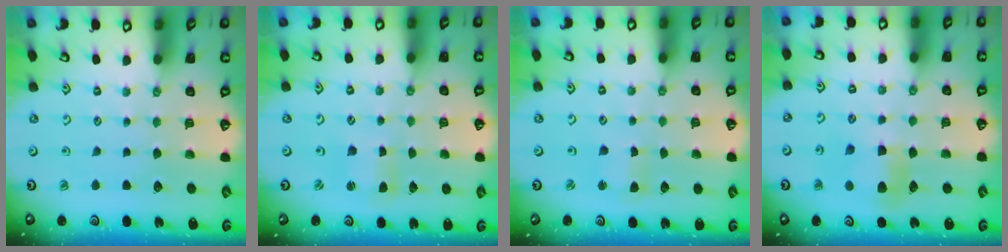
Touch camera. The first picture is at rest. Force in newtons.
{"total": 2.7, "press": 2.7, "slide": 0.4}
{"total": 2.7, "press": 2.7, "slide": 0.2}
{"total": 6.4, "press": 6.4, "slide": 0.6}